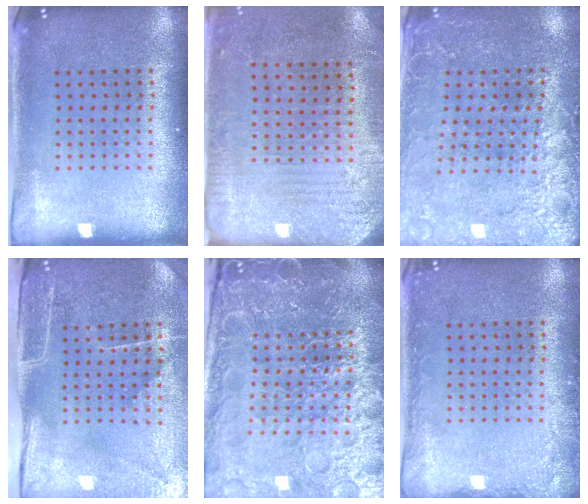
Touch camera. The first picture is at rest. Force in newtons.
{"total": 2.8, "press": 2.4, "slide": 1.4}
{"total": 2.7, "press": 2.7, "slide": 0.3}
{"total": 4.6, "press": 3.8, "slide": 2.5}
{"total": 6.1, "press": 5.4, "slide": 2.8}
{"total": 1.6, "press": 1.6, "slide": 0.3}